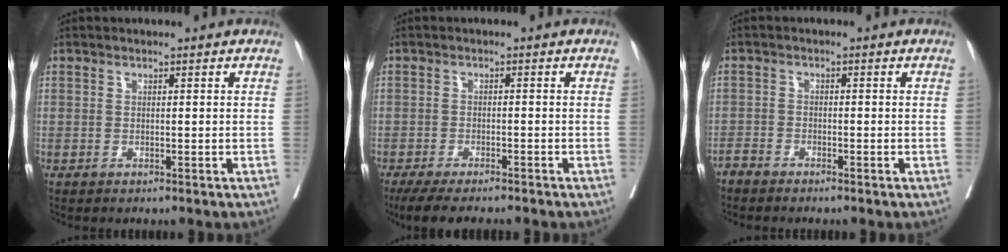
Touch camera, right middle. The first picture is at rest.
{"total": 8.8, "force": [-7.6, 1.1, 4.4], "torque": [-0.059, -0.014, -0.117]}
{"total": 1.8, "force": [-1.8, 0.0, 0.2], "torque": [0.000, -0.003, -0.035]}